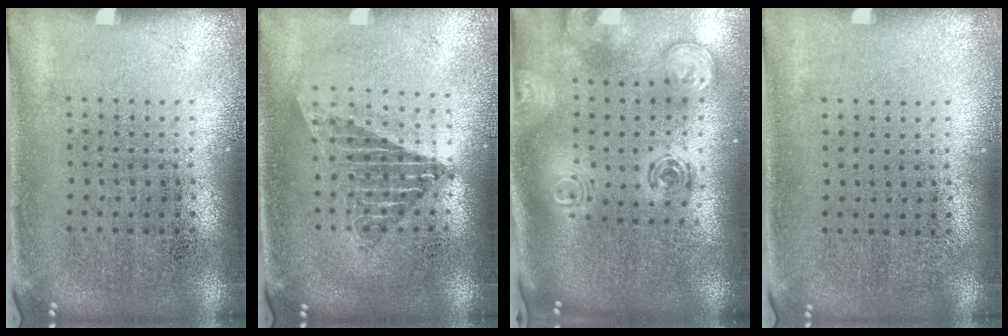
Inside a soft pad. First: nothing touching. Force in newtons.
{"total": 1.5, "press": 1.3, "slide": 0.8}
{"total": 2.6, "press": 1.8, "slide": 1.8}
{"total": 0.0}